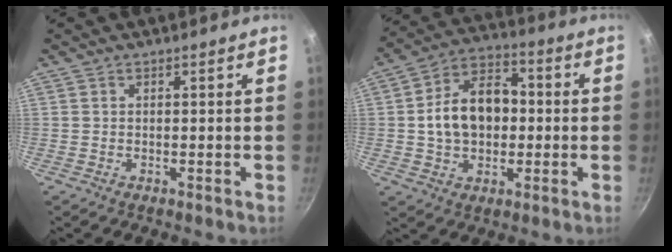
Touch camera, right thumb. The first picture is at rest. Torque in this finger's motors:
{"motor_torque": [-0.71, 0.88, 0.73, -0.67, 0.16]}